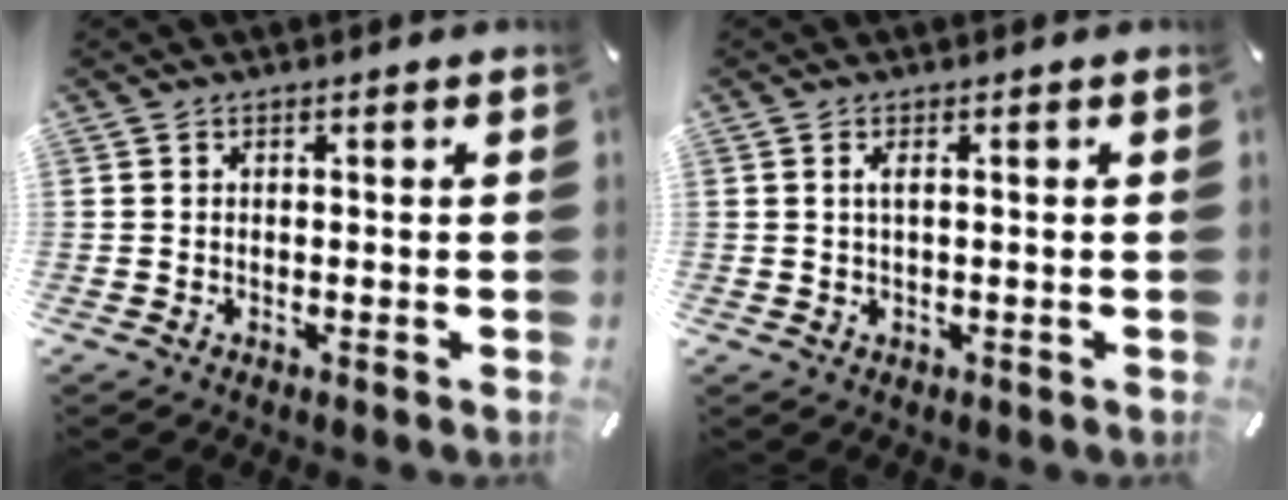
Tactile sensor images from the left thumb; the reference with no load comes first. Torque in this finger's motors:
{"motor_torque": [0.06, -0.09, 0.12, 0.07, 0.01]}